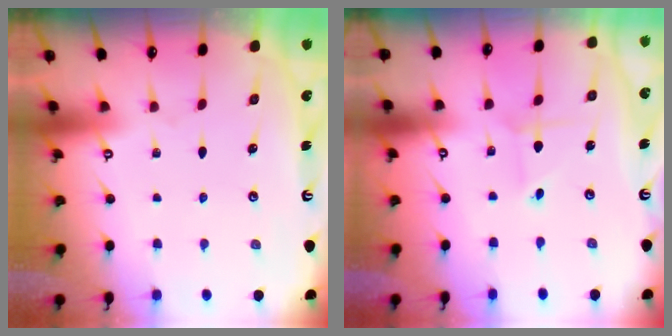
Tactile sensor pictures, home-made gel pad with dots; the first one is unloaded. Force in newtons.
{"total": 0.9, "press": 0.9, "slide": 0.0}